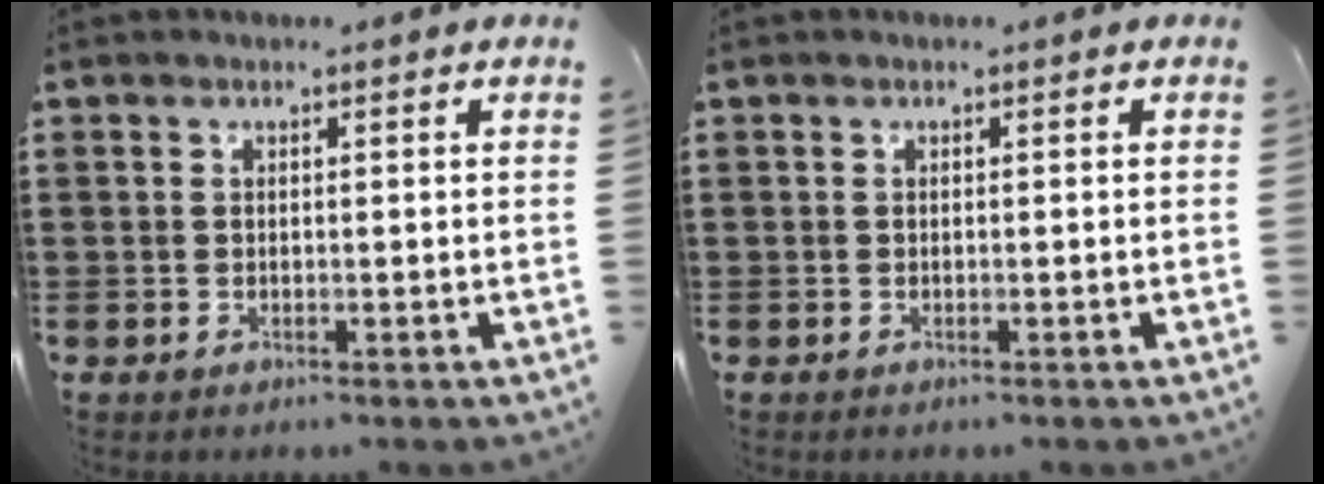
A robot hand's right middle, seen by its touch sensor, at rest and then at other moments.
{"total": 0.0}